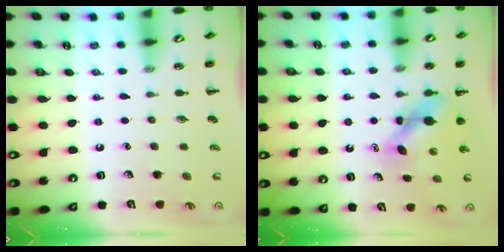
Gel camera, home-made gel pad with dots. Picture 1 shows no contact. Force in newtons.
{"total": 4.9, "press": 4.9, "slide": 0.5}